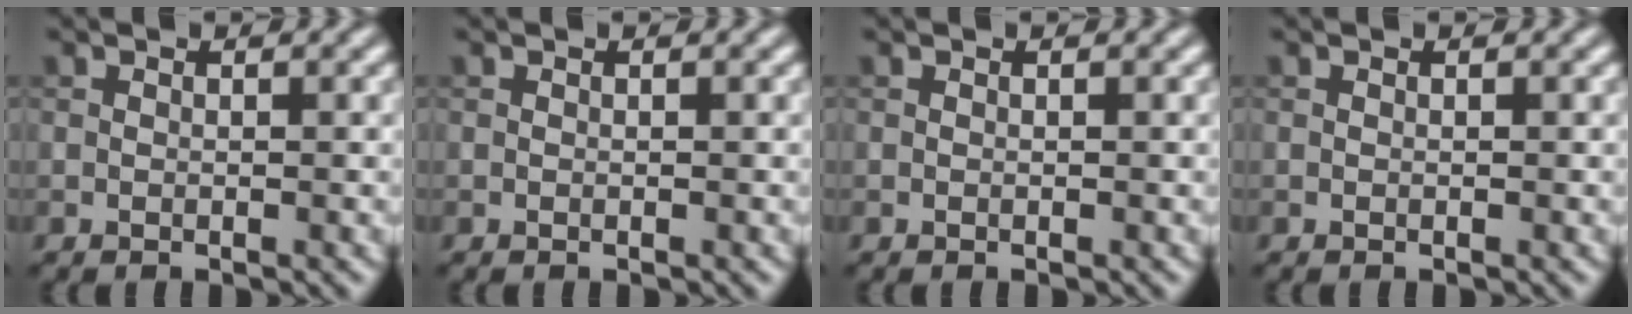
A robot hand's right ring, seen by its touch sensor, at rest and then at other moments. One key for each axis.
{"total": 0.0}
{"total": 0.0}
{"total": 0.0}